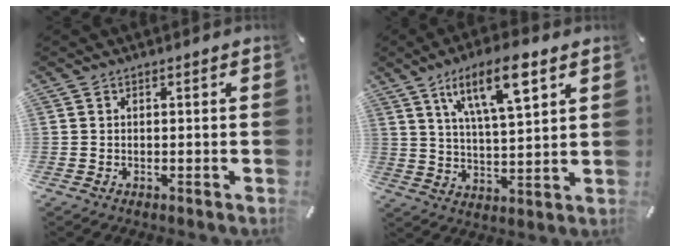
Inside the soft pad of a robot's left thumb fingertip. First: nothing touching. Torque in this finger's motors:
{"motor_torque": [2.64, 2.37, 1.46, -1.31, 0.41]}